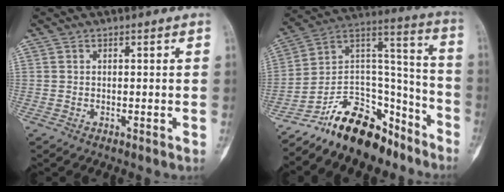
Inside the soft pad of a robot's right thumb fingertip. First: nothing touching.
{"total": 19.0, "force": [-14.8, 8.7, 8.3], "torque": [-0.096, 0.132, -0.255]}